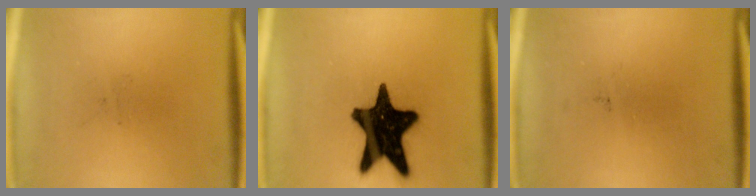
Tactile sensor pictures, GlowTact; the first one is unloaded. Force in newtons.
{"total": 19.1}
{"total": 0.0}